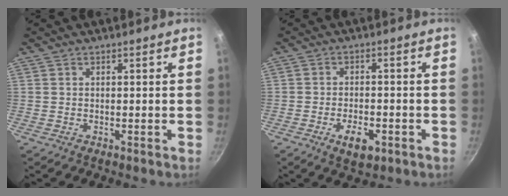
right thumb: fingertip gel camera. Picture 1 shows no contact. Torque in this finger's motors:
{"motor_torque": [-0.02, 0.03, -0.04, -0.12, 0.10]}